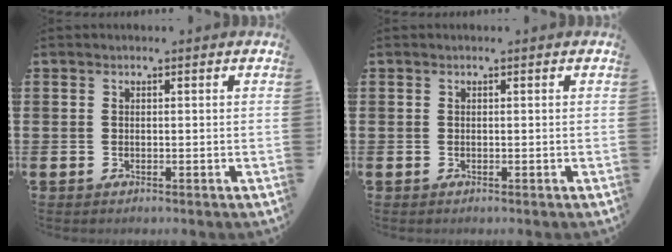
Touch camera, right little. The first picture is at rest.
{"total": 0.0}